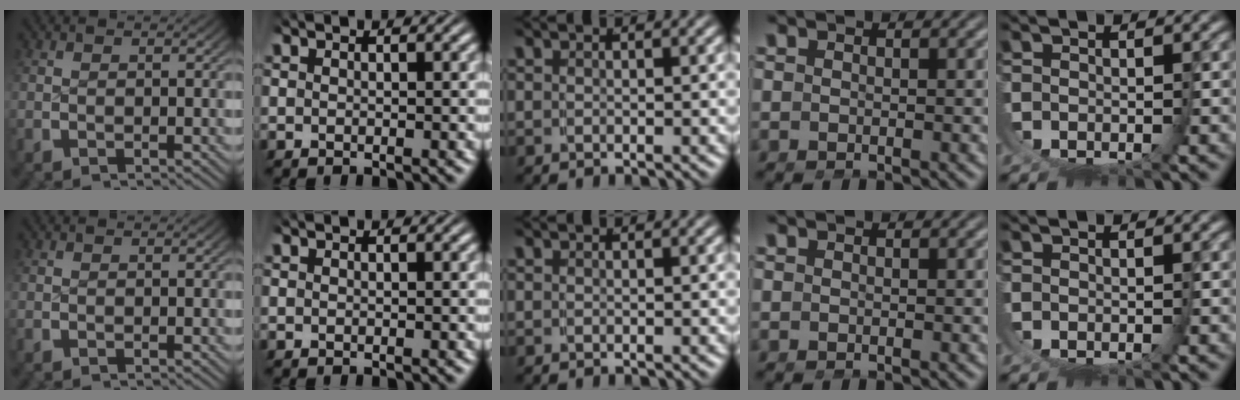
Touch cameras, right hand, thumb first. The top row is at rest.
{}